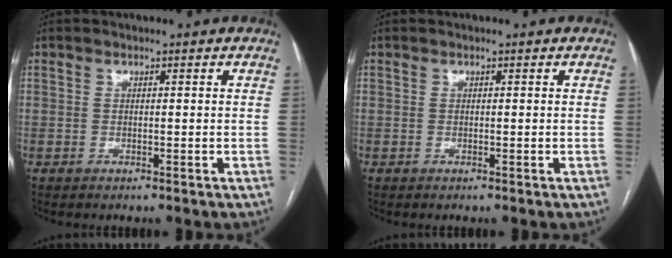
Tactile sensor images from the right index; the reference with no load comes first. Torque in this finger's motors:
{"motor_torque": [0.03, 0.03, 0.00, 0.01]}